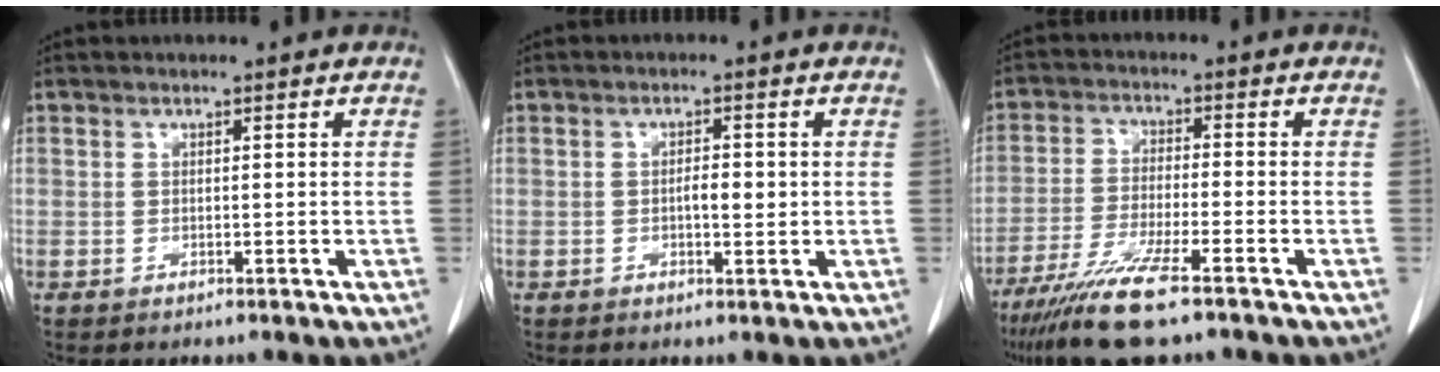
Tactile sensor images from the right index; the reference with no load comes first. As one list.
[{"total": 2.6, "force": [-0.1, 0.9, 2.4], "torque": [-0.042, 0.001, 0.000]}, {"total": 10.2, "force": [-7.3, 0.4, 7.1], "torque": [-0.137, -0.029, -0.129]}]